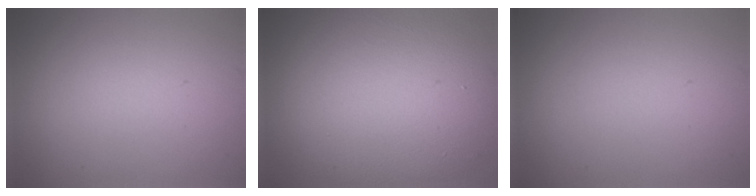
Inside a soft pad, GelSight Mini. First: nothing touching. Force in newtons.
{"total": 13.8, "press": 13.8, "slide": 0.7}
{"total": 0.0}